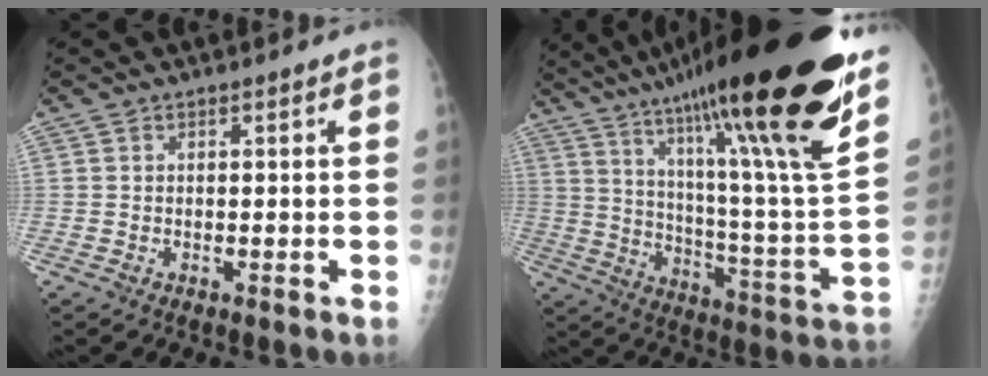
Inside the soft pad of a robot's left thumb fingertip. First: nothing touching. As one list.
[{"total": 34.9, "force": [22.6, 3.7, 26.3], "torque": [-0.354, -0.081, 0.351]}]